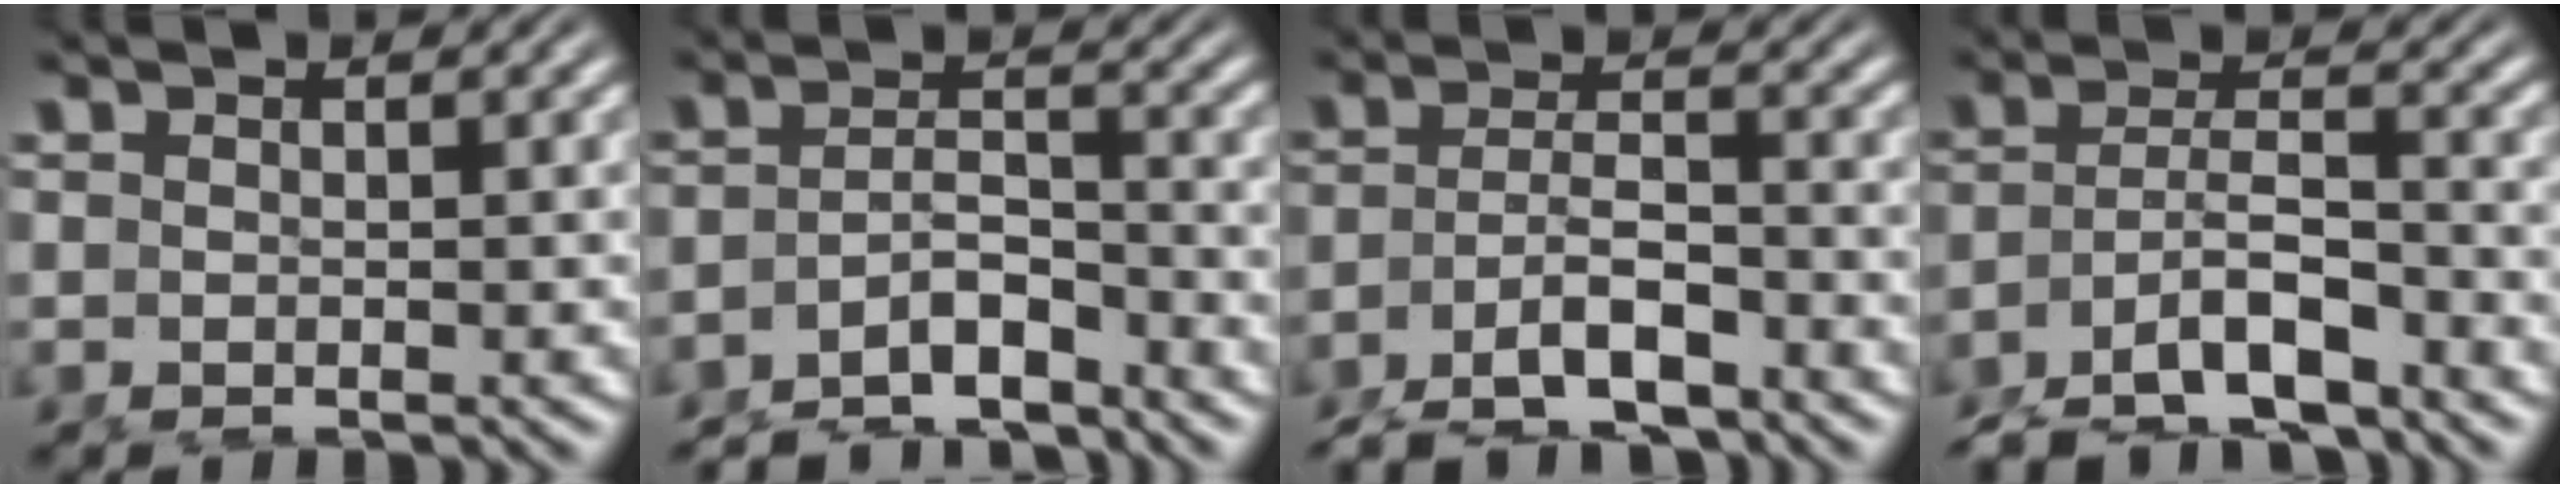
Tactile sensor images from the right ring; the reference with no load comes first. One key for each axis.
{"total": 7.1, "fx": -6.4, "fy": 2.3, "fz": 2.1, "tx": -0.030, "ty": -0.024, "tz": -0.097}
{"total": 6.7, "fx": -4.9, "fy": 2.8, "fz": 3.6, "tx": -0.066, "ty": -0.027, "tz": -0.068}
{"total": 7.2, "fx": -5.0, "fy": 3.5, "fz": 3.8, "tx": -0.071, "ty": -0.028, "tz": -0.072}